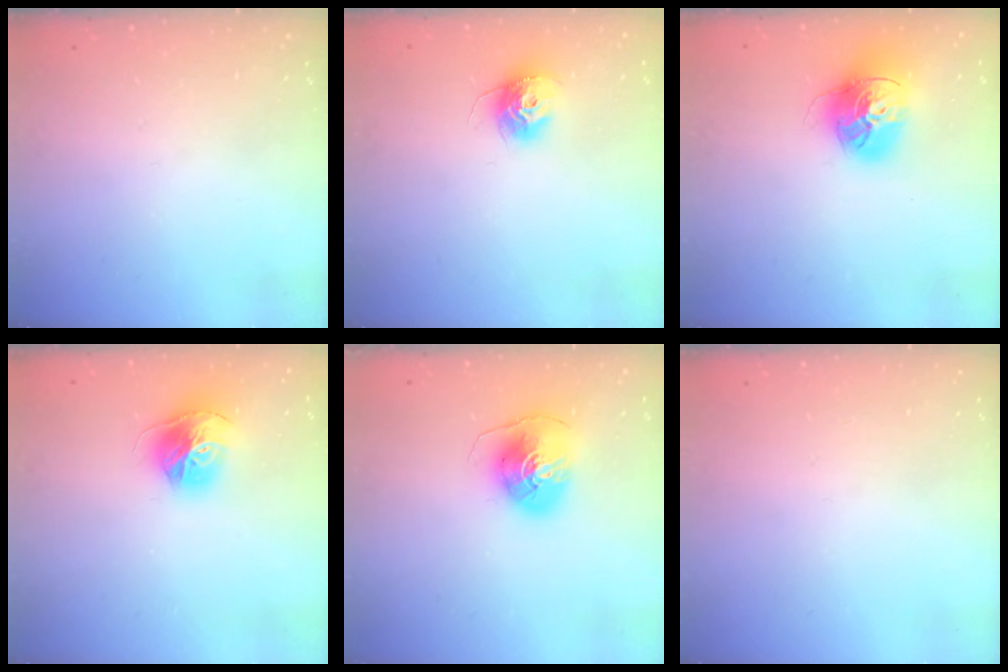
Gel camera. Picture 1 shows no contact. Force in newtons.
{"total": 11.0, "press": 11.0, "slide": 0.8}
{"total": 16.8, "press": 16.7, "slide": 1.9}
{"total": 14.8, "press": 14.7, "slide": 1.6}
{"total": 9.5, "press": 9.4, "slide": 1.3}
{"total": 0.0}